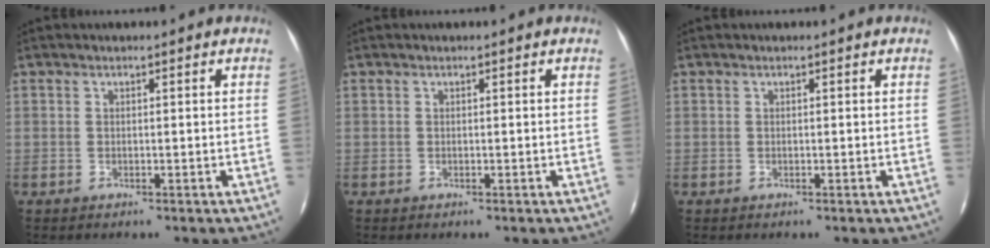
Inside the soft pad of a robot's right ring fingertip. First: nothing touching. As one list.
[{"total": 0.0}, {"total": 0.0}]